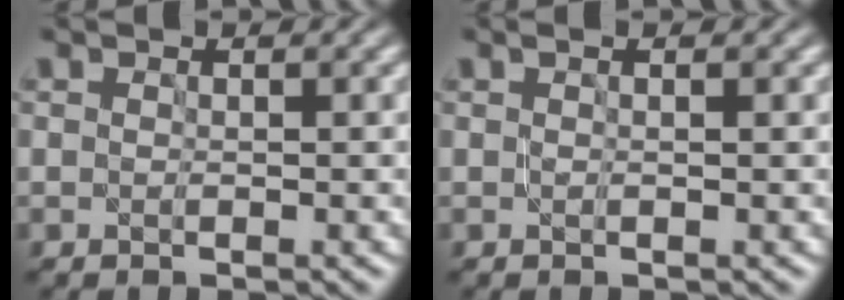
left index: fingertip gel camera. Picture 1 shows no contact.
{"total": 0.8, "force": [0.4, 0.2, 0.7], "torque": [-0.013, 0.000, 0.002]}